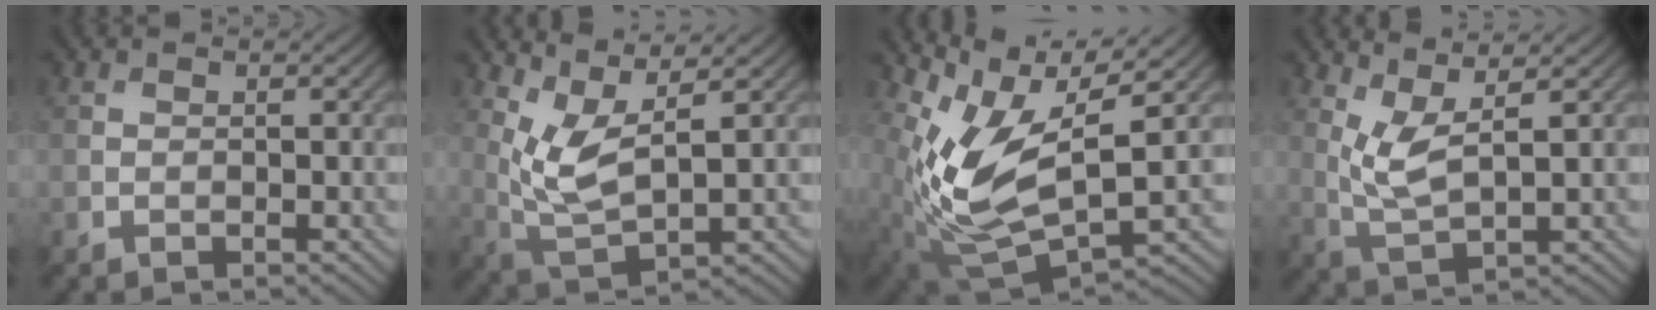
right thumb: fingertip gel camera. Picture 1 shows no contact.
{"total": 6.6, "force": [3.0, 2.2, 5.5], "torque": [-0.135, -0.005, 0.066]}
{"total": 10.9, "force": [2.6, 4.8, 9.4], "torque": [-0.211, -0.007, 0.055]}
{"total": 5.1, "force": [2.2, 1.4, 4.4], "torque": [-0.104, -0.001, 0.053]}